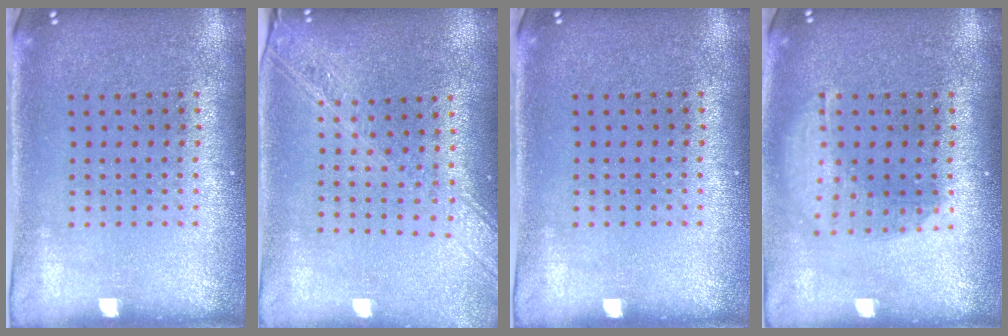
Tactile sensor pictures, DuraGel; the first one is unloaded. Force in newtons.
{"total": 2.2, "press": 1.9, "slide": 1.2}
{"total": 0.0}
{"total": 1.5, "press": 1.3, "slide": 0.9}